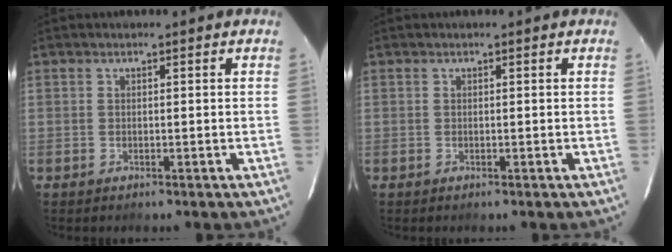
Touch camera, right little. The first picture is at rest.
{"total": 0.0}